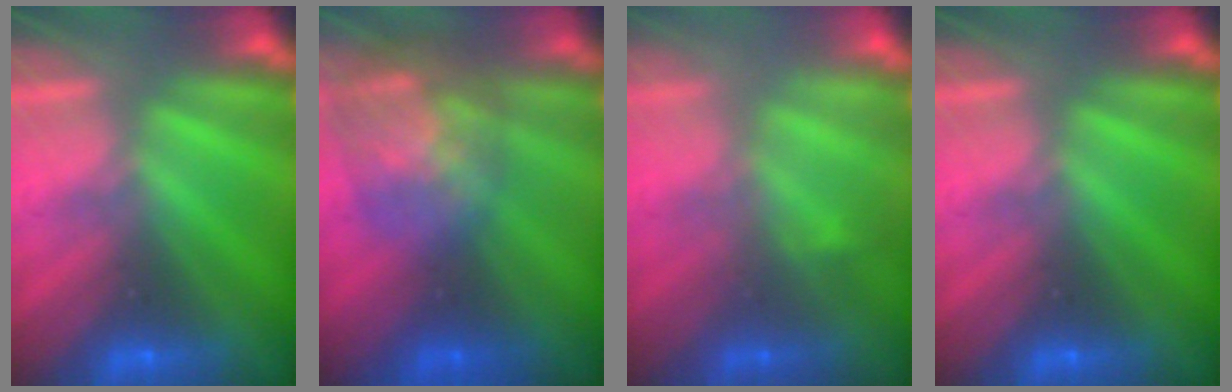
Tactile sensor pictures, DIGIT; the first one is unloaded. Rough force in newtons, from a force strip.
{"total": 6.3}
{"total": 2.6}
{"total": 0.0}